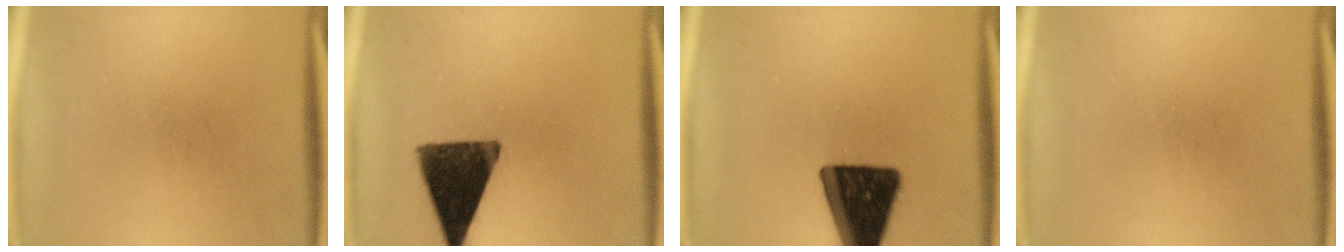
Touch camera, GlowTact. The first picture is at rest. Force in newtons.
{"total": 14.1}
{"total": 17.6}
{"total": 0.0}